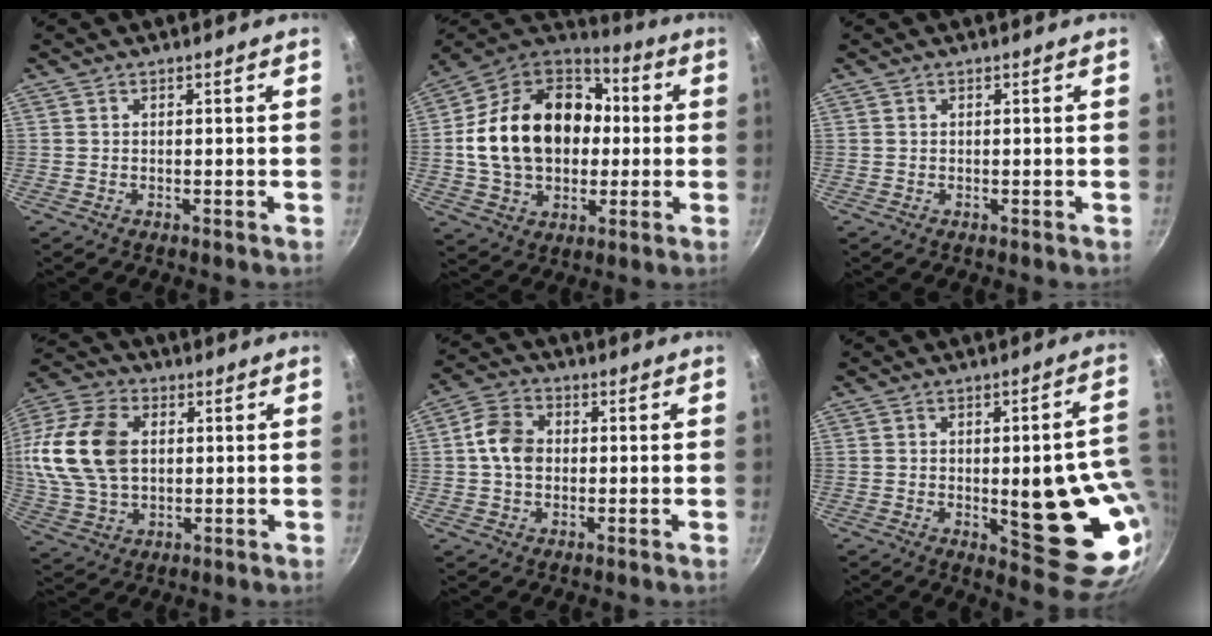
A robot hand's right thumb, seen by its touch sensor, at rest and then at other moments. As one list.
[{"total": 24.1, "force": [1.0, 17.8, 16.2], "torque": [-0.261, 0.043, 0.017]}, {"total": 0.0}, {"total": 18.5, "force": [2.5, 12.3, 13.5], "torque": [-0.261, 0.012, 0.044]}, {"total": 7.3, "force": [0.2, 5.5, 4.7], "torque": [-0.074, 0.017, -0.006]}, {"total": 19.8, "force": [-1.4, 7.0, 18.5], "torque": [-0.182, -0.014, -0.011]}]